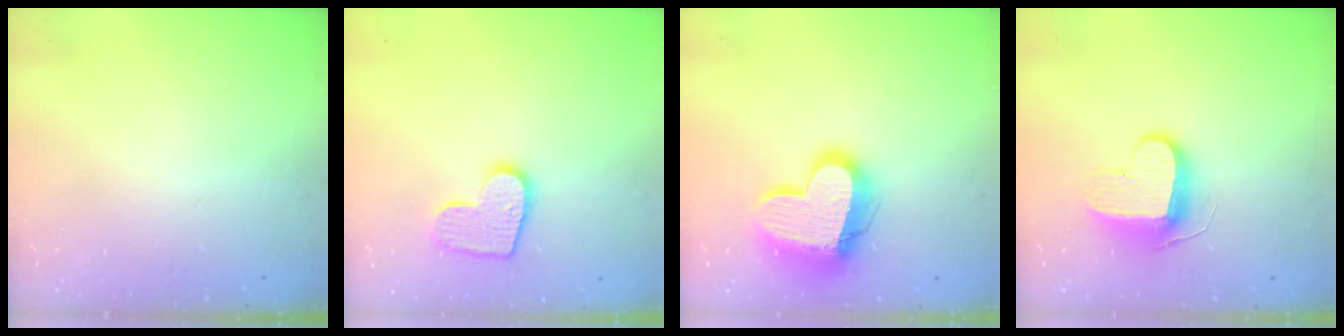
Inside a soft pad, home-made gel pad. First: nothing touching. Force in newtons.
{"total": 11.6, "press": 11.5, "slide": 0.5}
{"total": 16.9, "press": 16.8, "slide": 1.5}
{"total": 10.0, "press": 10.0, "slide": 1.1}